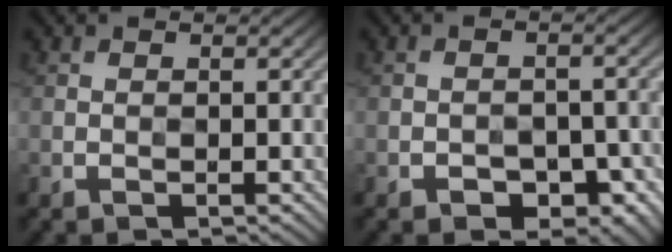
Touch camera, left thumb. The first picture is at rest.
{"total": 3.1, "force": [-2.3, 1.8, 1.1], "torque": [-0.011, 0.008, -0.034]}